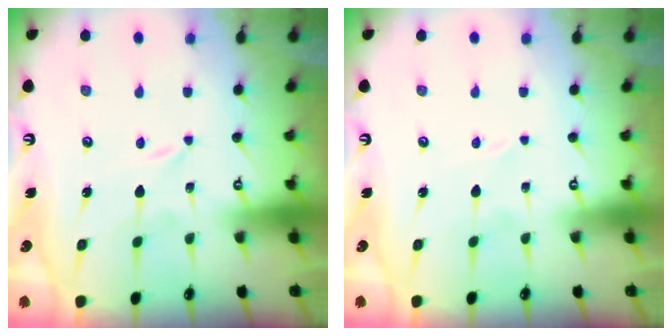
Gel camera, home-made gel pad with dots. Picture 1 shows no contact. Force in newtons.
{"total": 2.0, "press": 2.0, "slide": 0.3}